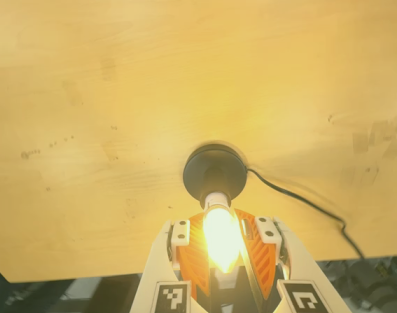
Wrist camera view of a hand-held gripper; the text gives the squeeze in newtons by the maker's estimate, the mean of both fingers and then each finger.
{"total": 15.4, "left": 14.9, "right": 15.9}